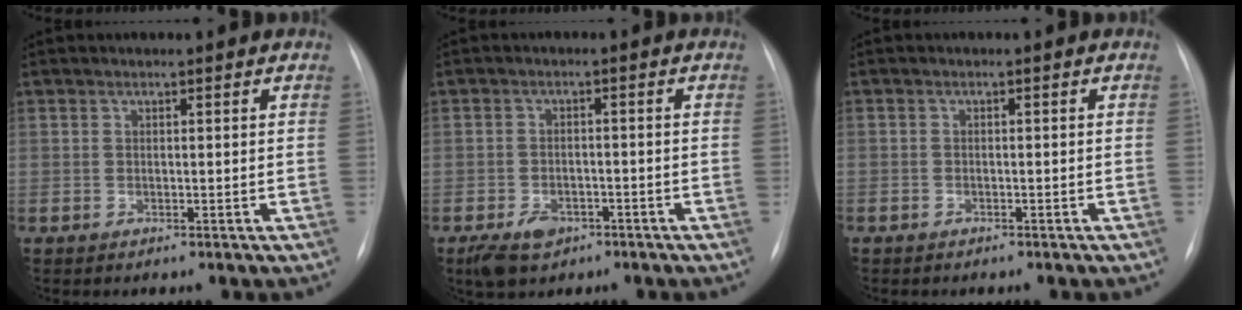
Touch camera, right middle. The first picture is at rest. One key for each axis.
{"total": 5.1, "fx": -2.9, "fy": 3.3, "fz": 2.6, "tx": -0.049, "ty": -0.002, "tz": -0.039}
{"total": 1.1, "fx": -0.8, "fy": 0.6, "fz": 0.3, "tx": -0.006, "ty": 0.002, "tz": -0.012}